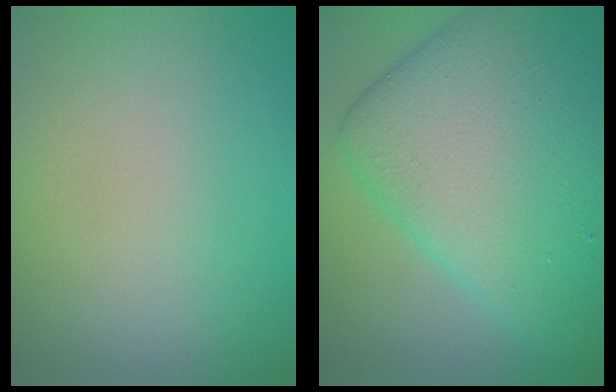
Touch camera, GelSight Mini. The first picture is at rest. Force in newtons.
{"total": 11.6, "press": 11.6, "slide": 0.3}